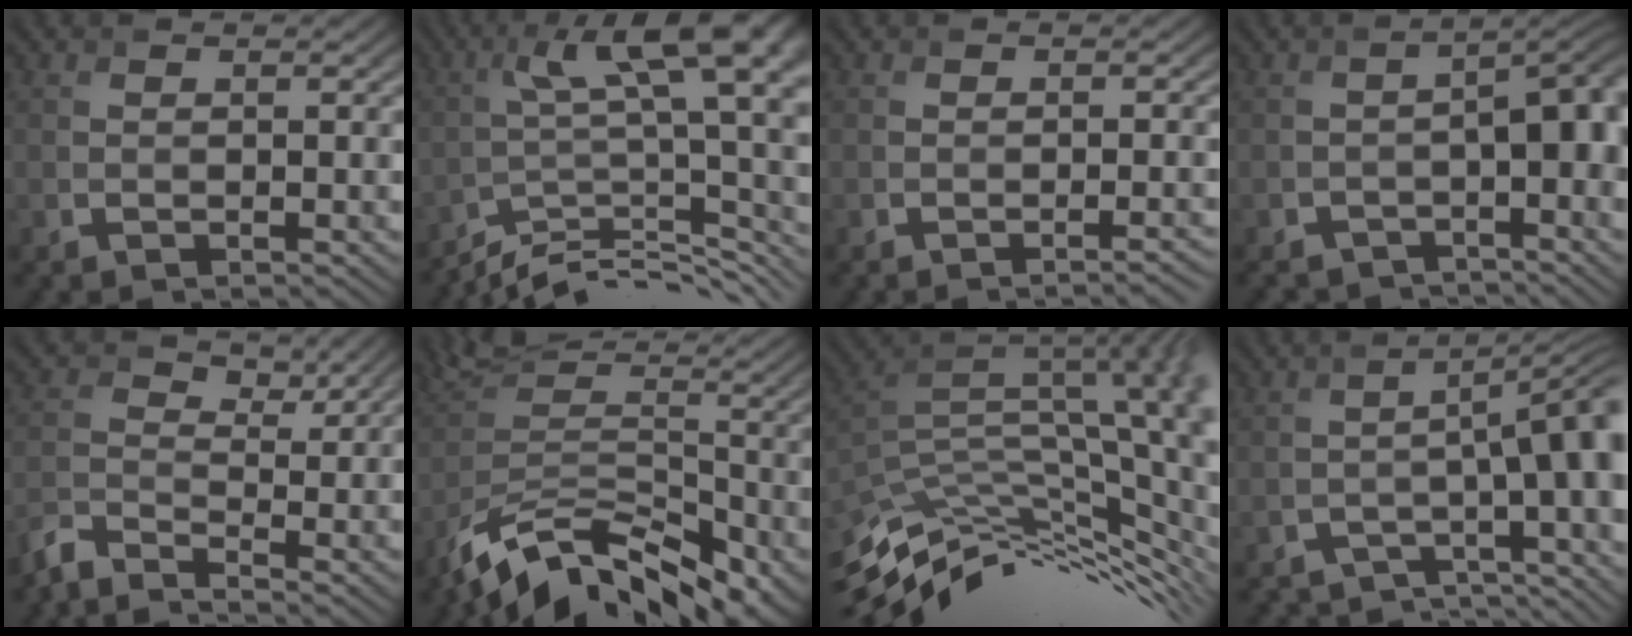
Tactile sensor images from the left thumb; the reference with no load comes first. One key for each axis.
{"total": 13.9, "fx": -4.9, "fy": 3.8, "fz": 12.4, "tx": -0.187, "ty": 0.013, "tz": -0.083}
{"total": 1.9, "fx": -1.1, "fy": 0.5, "fz": 1.4, "tx": -0.008, "ty": 0.008, "tz": -0.024}
{"total": 6.1, "fx": -3.5, "fy": 1.9, "fz": 4.6, "tx": -0.069, "ty": -0.009, "tz": -0.055}
{"total": 3.2, "fx": -2.6, "fy": 1.1, "fz": 1.5, "tx": -0.036, "ty": -0.006, "tz": -0.063}
{"total": 11.4, "fx": -8.9, "fy": 4.0, "fz": 6.0, "tx": -0.114, "ty": 0.001, "tz": -0.151}
{"total": 12.8, "fx": -6.2, "fy": 4.6, "fz": 10.2, "tx": -0.175, "ty": 0.008, "tz": -0.100}
{"total": 9.4, "fx": -6.4, "fy": 2.0, "fz": 6.6, "tx": -0.088, "ty": -0.005, "tz": -0.091}